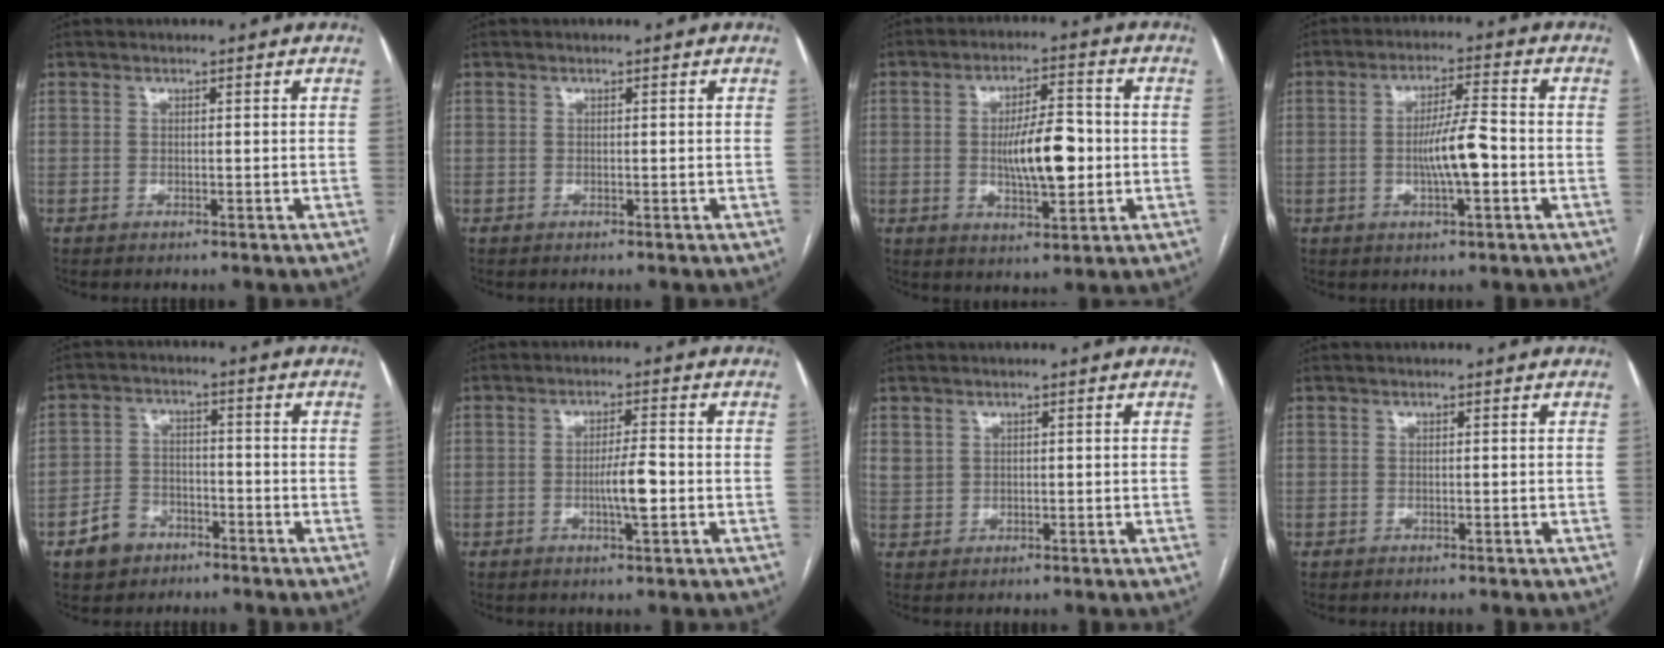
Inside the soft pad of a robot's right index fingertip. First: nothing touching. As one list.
[{"total": 0.0}, {"total": 9.7, "force": [-0.6, 3.0, 9.2], "torque": [-0.159, 0.006, -0.007]}, {"total": 7.1, "force": [-1.4, 0.8, 6.9], "torque": [-0.127, 0.003, -0.027]}, {"total": 6.1, "force": [-3.6, 4.6, 1.8], "torque": [-0.042, 0.013, -0.056]}, {"total": 4.6, "force": [-1.0, 0.3, 4.5], "torque": [-0.079, -0.004, -0.017]}, {"total": 2.1, "force": [1.1, 1.7, 0.6], "torque": [-0.011, 0.006, 0.028]}, {"total": 0.0}]